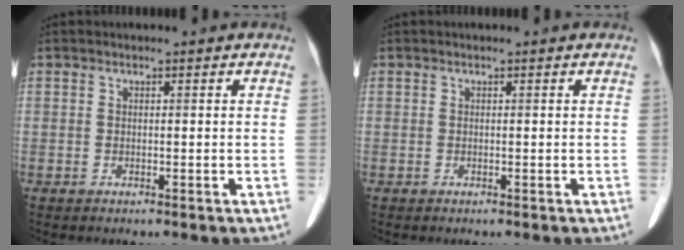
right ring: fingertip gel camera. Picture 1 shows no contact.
{"total": 0.0}